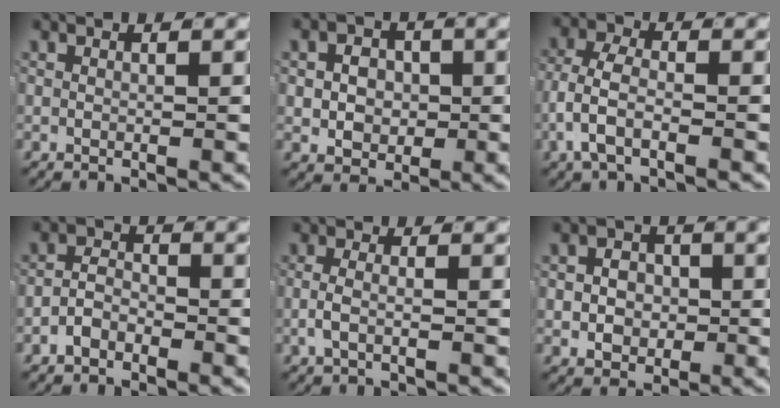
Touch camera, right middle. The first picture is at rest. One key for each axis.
{"total": 3.8, "fx": -0.4, "fy": 3.2, "fz": 1.9, "tx": -0.022, "ty": -0.013, "tz": -0.002}
{"total": 4.4, "fx": -1.4, "fy": 2.5, "fz": 3.2, "tx": -0.074, "ty": -0.008, "tz": -0.025}
{"total": 2.0, "fx": -1.4, "fy": 1.1, "fz": 0.8, "tx": -0.001, "ty": 0.002, "tz": -0.032}
{"total": 1.7, "fx": -0.7, "fy": 0.4, "fz": 1.4, "tx": -0.033, "ty": -0.002, "tz": -0.014}
{"total": 3.3, "fx": -0.7, "fy": 2.7, "fz": 1.6, "tx": -0.015, "ty": -0.008, "tz": -0.010}